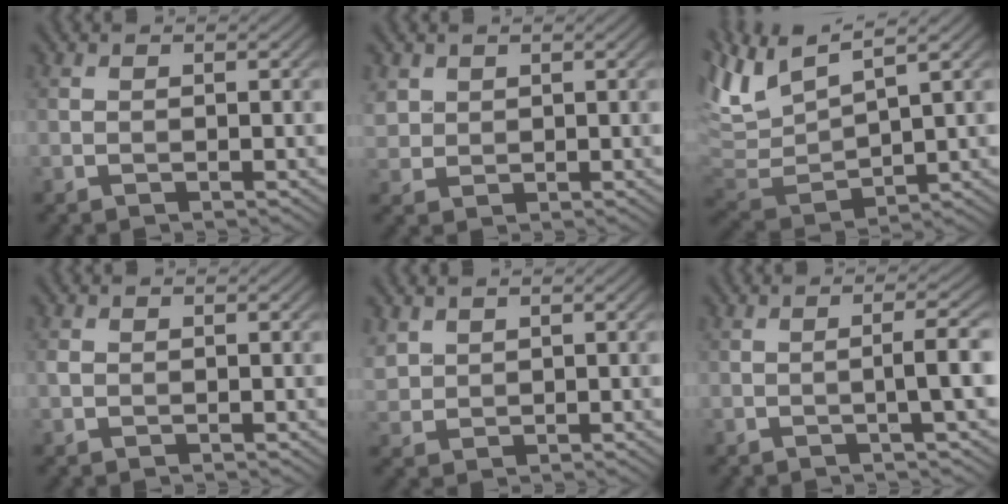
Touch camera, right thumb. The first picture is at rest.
{"total": 2.4, "force": [1.3, 2.0, 0.7], "torque": [-0.029, 0.000, 0.029]}
{"total": 9.0, "force": [5.7, 2.6, 6.5], "torque": [-0.163, 0.015, 0.116]}
{"total": 0.7, "force": [0.1, 0.5, 0.4], "torque": [-0.013, 0.001, 0.001]}
{"total": 2.6, "force": [1.7, 1.7, 1.0], "torque": [-0.035, 0.002, 0.040]}
{"total": 3.3, "force": [-0.4, 0.2, 3.3], "torque": [-0.055, 0.010, -0.015]}